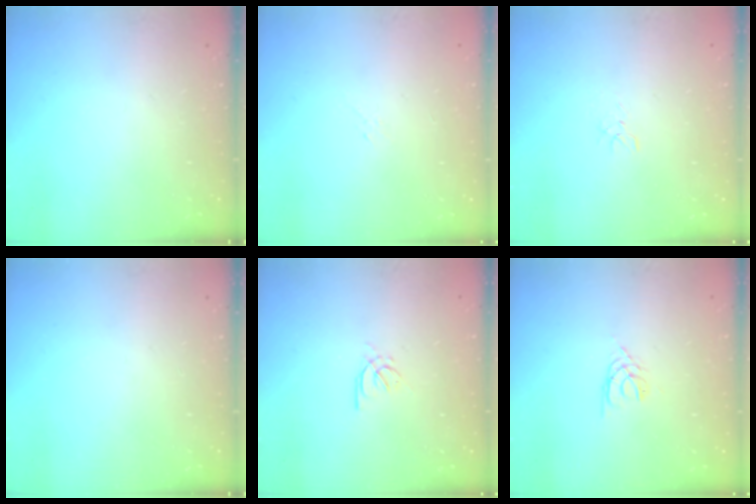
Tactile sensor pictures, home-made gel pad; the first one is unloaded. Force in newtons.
{"total": 2.1, "press": 2.0, "slide": 0.6}
{"total": 3.0, "press": 3.0, "slide": 0.2}
{"total": 0.0}
{"total": 2.6, "press": 2.5, "slide": 0.7}
{"total": 3.6, "press": 3.6, "slide": 0.5}